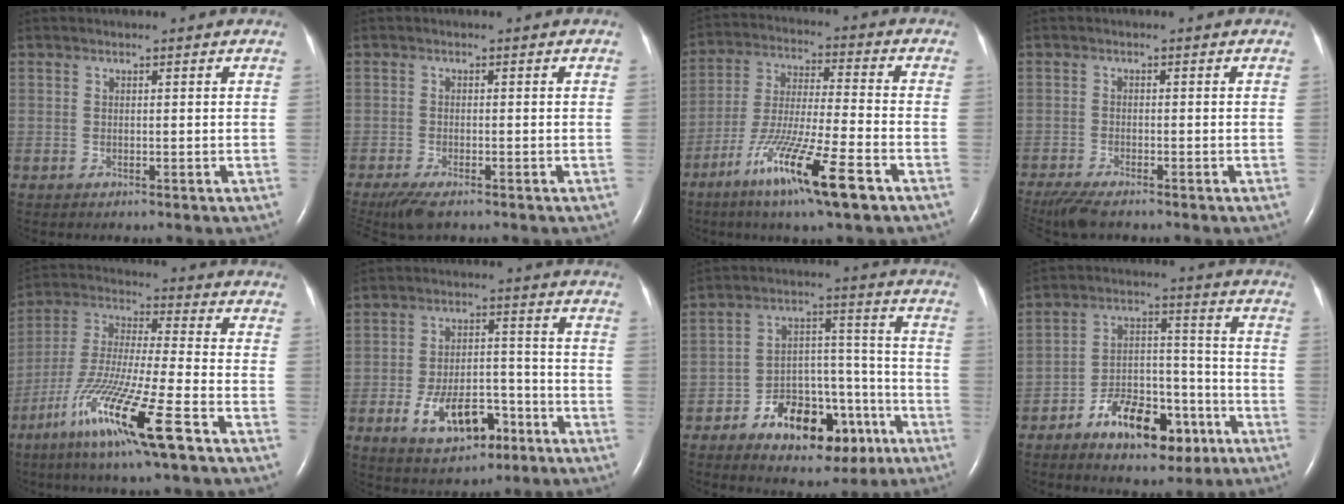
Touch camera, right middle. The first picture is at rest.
{"total": 5.1, "force": [-3.8, 1.2, 3.2], "torque": [-0.064, -0.014, -0.062]}
{"total": 14.8, "force": [-8.1, 0.5, 12.4], "torque": [-0.239, -0.035, -0.145]}
{"total": 6.7, "force": [-5.5, 1.0, 3.6], "torque": [-0.070, -0.020, -0.097]}
{"total": 17.0, "force": [-9.0, 0.2, 14.4], "torque": [-0.307, -0.043, -0.171]}
{"total": 10.2, "force": [-4.9, 5.1, 7.3], "torque": [-0.129, 0.010, -0.073]}
{"total": 14.2, "force": [-7.7, 7.5, 9.3], "torque": [-0.130, 0.035, -0.108]}
{"total": 13.0, "force": [-7.4, 6.1, 8.8], "torque": [-0.140, 0.022, -0.113]}